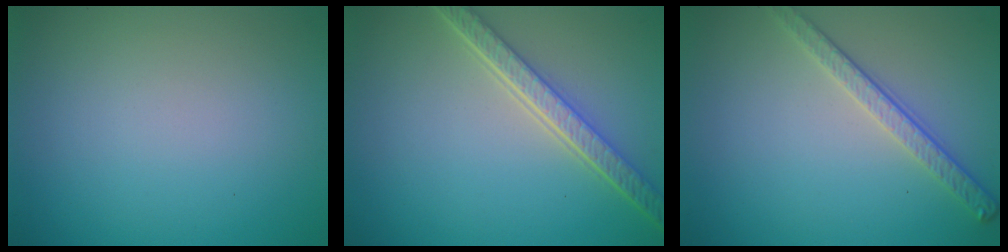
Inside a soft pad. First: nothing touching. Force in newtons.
{"total": 4.6, "press": 3.5, "slide": 2.9}
{"total": 2.8, "press": 2.5, "slide": 1.2}